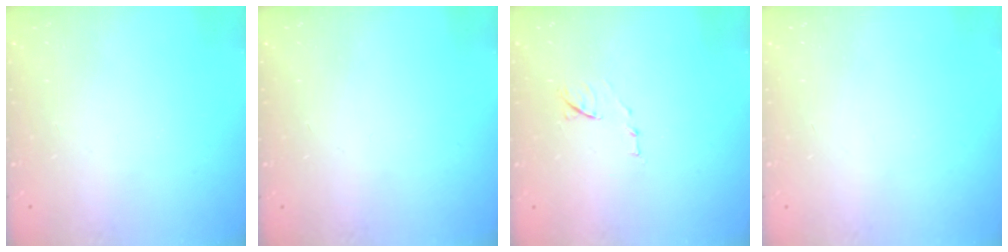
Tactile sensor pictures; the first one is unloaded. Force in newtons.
{"total": 0.0}
{"total": 7.9, "press": 7.9, "slide": 0.7}
{"total": 0.0}